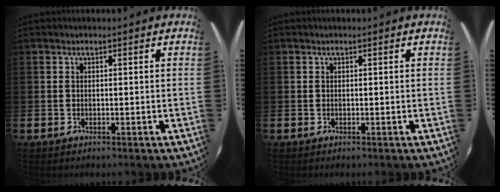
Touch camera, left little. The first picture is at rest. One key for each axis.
{"total": 0.0}